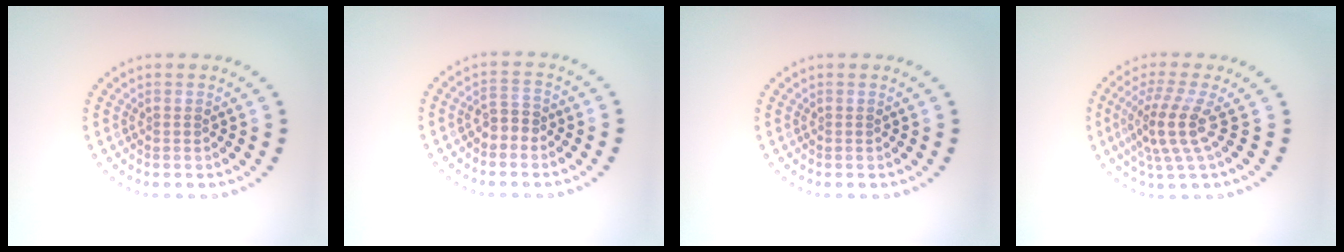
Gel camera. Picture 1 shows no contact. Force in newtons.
{"total": 1.8, "press": 1.6, "slide": 0.8}
{"total": 0.0}
{"total": 4.0, "press": 2.8, "slide": 2.8}